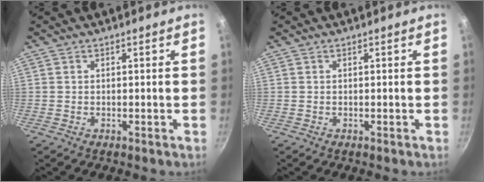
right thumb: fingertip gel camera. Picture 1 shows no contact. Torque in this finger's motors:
{"motor_torque": [-0.25, 0.25, -0.01, 0.00, 0.00]}